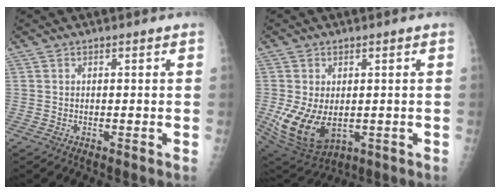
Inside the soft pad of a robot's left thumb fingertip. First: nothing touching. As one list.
[{"total": 12.3, "force": [-1.8, 7.9, 9.2], "torque": [-0.169, -0.014, -0.007]}]